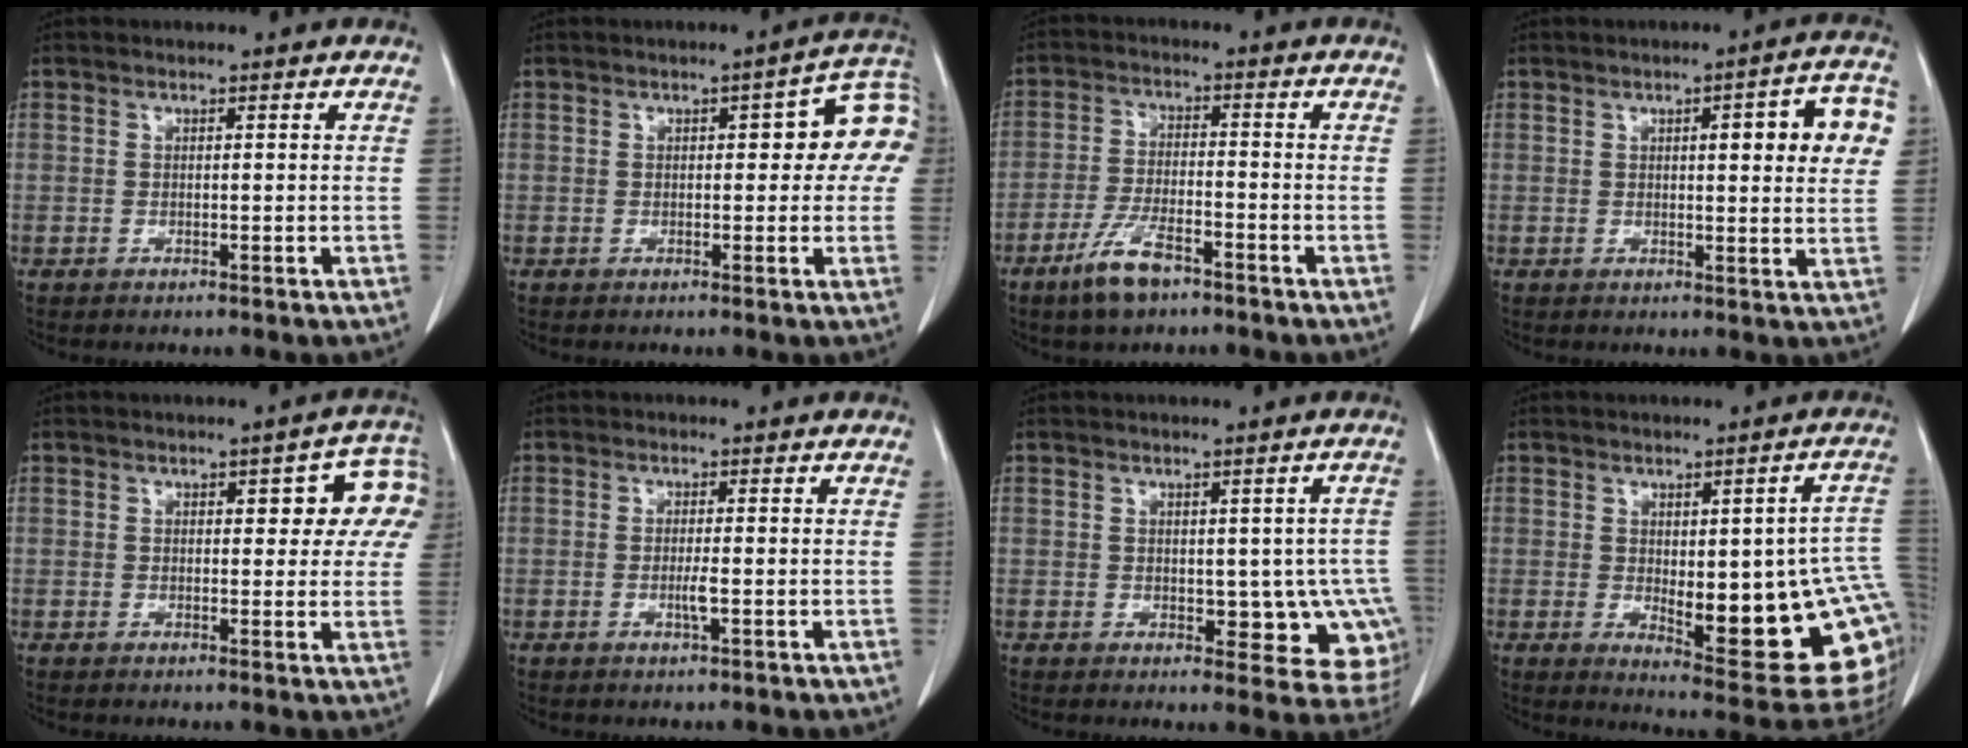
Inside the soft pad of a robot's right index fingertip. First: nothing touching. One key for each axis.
{"total": 8.5, "fx": 1.5, "fy": 3.2, "fz": 7.7, "tx": -0.080, "ty": 0.037, "tz": 0.012}
{"total": 7.1, "fx": -4.8, "fy": 2.0, "fz": 4.8, "tx": -0.103, "ty": -0.007, "tz": -0.088}
{"total": 9.4, "fx": 2.4, "fy": 1.9, "fz": 8.9, "tx": -0.108, "ty": 0.015, "tz": 0.024}
{"total": 7.3, "fx": 2.5, "fy": 3.3, "fz": 6.1, "tx": -0.051, "ty": 0.022, "tz": 0.023}
{"total": 1.9, "fx": -0.5, "fy": 0.0, "fz": 1.8, "tx": -0.038, "ty": -0.004, "tz": -0.009}
{"total": 8.9, "fx": -1.2, "fy": 4.8, "fz": 7.4, "tx": -0.060, "ty": 0.011, "tz": -0.004}
{"total": 19.9, "fx": -1.9, "fy": 5.4, "fz": 19.1, "tx": -0.161, "ty": 0.010, "tz": 0.001}